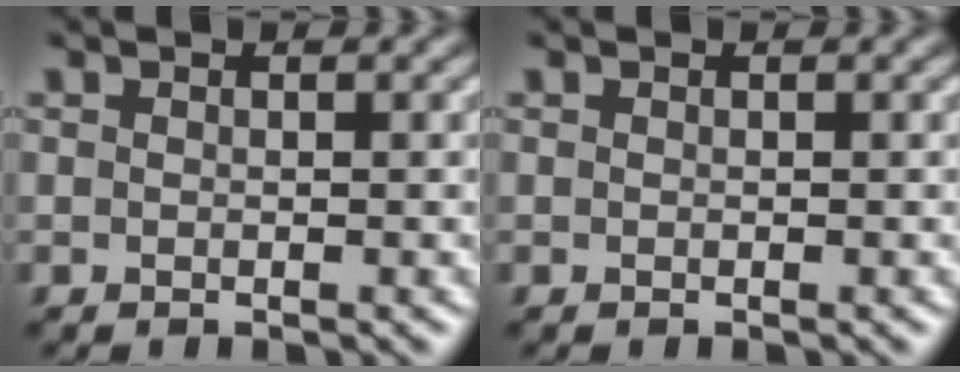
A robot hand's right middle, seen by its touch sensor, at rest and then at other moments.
{"total": 0.0}